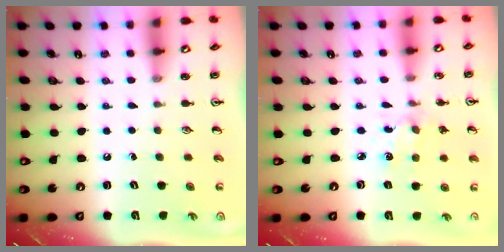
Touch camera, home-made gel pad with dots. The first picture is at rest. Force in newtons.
{"total": 2.6, "press": 2.5, "slide": 0.8}